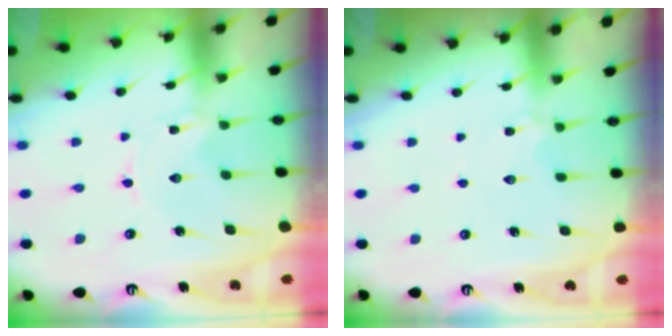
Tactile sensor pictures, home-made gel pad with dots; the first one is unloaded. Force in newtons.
{"total": 2.1, "press": 2.0, "slide": 0.6}